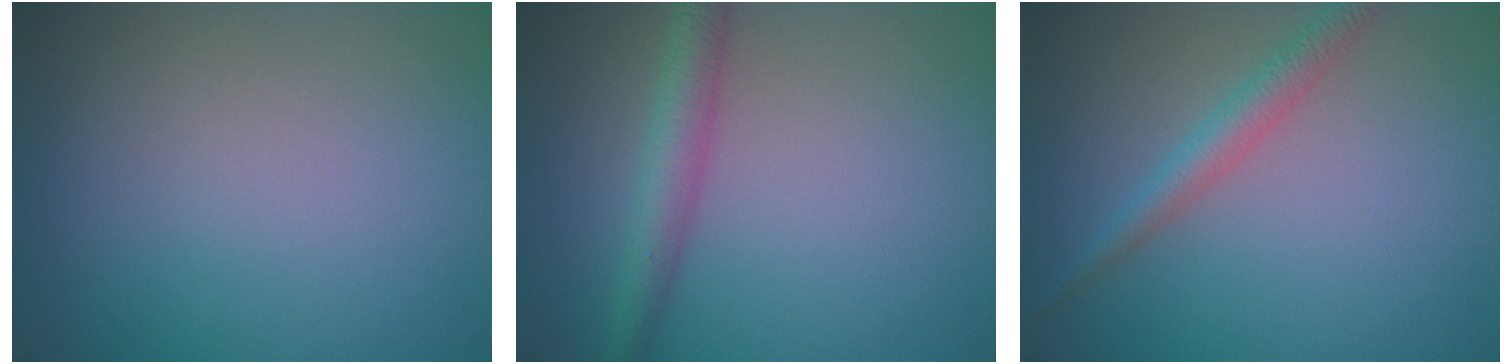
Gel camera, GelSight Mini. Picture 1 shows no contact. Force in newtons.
{"total": 3.2, "press": 3.2, "slide": 0.1}
{"total": 2.5, "press": 2.5, "slide": 0.1}